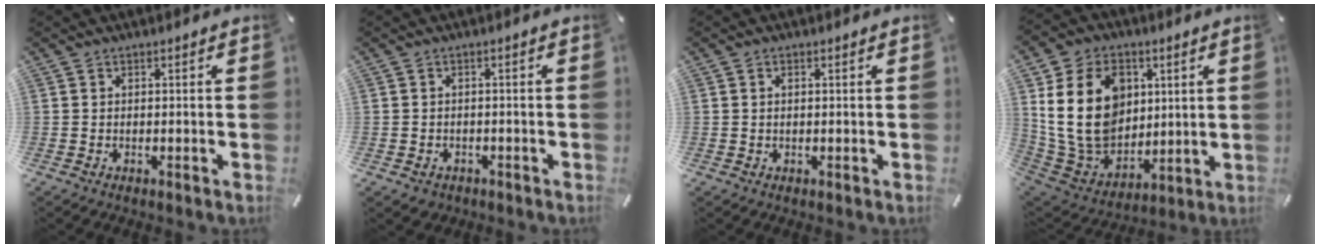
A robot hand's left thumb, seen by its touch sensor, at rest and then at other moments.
{"total": 2.0, "force": [-1.1, 1.6, 0.5], "torque": [-0.010, 0.005, -0.023]}
{"total": 0.9, "force": [0.2, 0.5, 0.8], "torque": [-0.016, 0.003, 0.003]}
{"total": 20.0, "force": [4.5, 15.5, 11.8], "torque": [-0.238, -0.016, 0.084]}